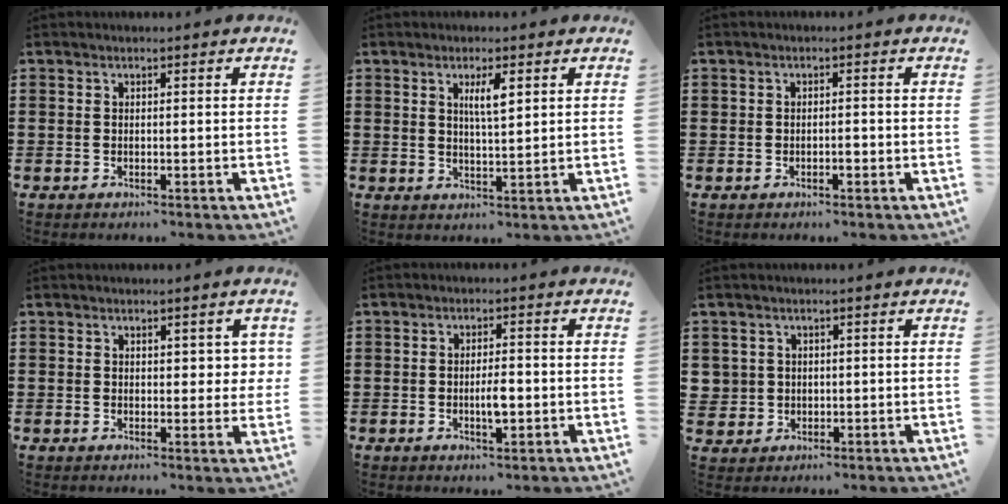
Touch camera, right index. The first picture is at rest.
{"total": 3.6, "force": [1.4, 0.7, 3.2], "torque": [-0.066, 0.004, 0.021]}
{"total": 1.1, "force": [-0.5, 0.5, 0.9], "torque": [-0.016, -0.001, -0.008]}
{"total": 2.5, "force": [1.3, 1.5, 1.5], "torque": [-0.008, 0.000, 0.017]}
{"total": 3.6, "force": [-0.6, 1.1, 3.4], "torque": [-0.060, 0.002, -0.012]}
{"total": 2.2, "force": [0.4, 2.1, 0.1], "torque": [-0.015, 0.007, 0.006]}